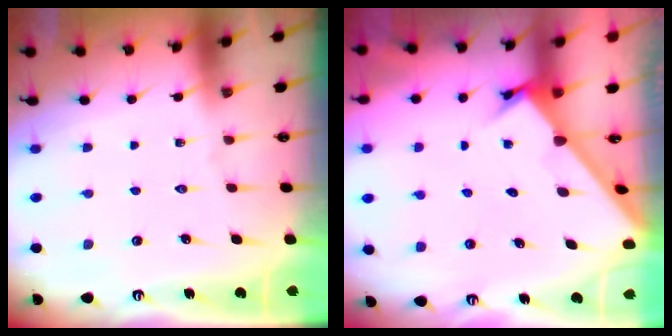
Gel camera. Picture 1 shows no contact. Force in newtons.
{"total": 2.1, "press": 2.1, "slide": 0.2}